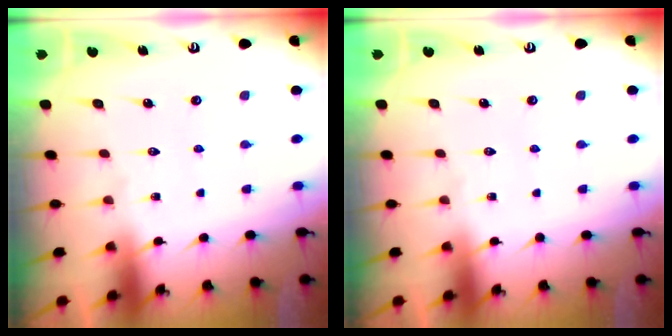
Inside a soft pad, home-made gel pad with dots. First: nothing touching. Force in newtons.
{"total": 0.0}